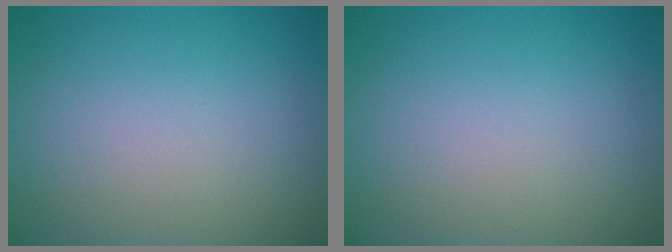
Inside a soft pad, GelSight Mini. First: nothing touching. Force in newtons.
{"total": 0.0}